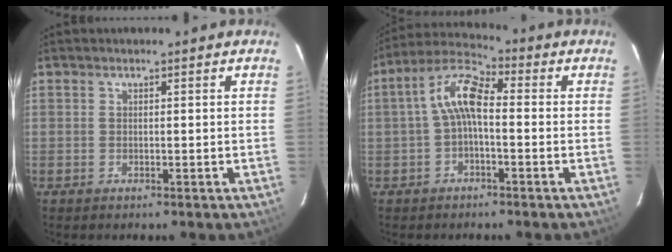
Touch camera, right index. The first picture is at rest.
{"total": 7.5, "force": [-0.7, 3.1, 6.8], "torque": [-0.148, 0.027, -0.019]}